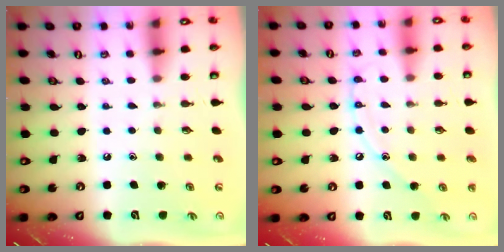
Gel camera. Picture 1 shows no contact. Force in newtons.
{"total": 8.6, "press": 8.6, "slide": 0.7}